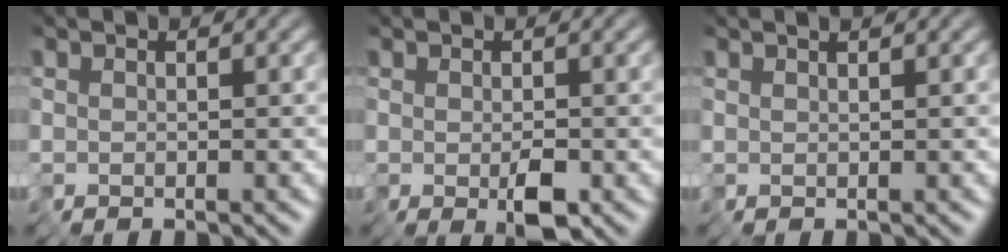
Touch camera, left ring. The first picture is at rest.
{"total": 2.2, "force": [-0.5, 0.9, 2.0], "torque": [-0.036, -0.001, -0.004]}
{"total": 0.5, "force": [0.3, 0.0, 0.4], "torque": [-0.011, 0.003, 0.010]}